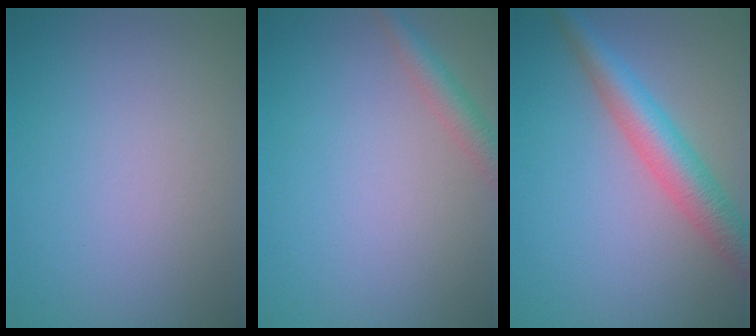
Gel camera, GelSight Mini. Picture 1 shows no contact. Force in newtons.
{"total": 2.4, "press": 2.4, "slide": 0.1}
{"total": 5.2, "press": 5.2, "slide": 0.1}